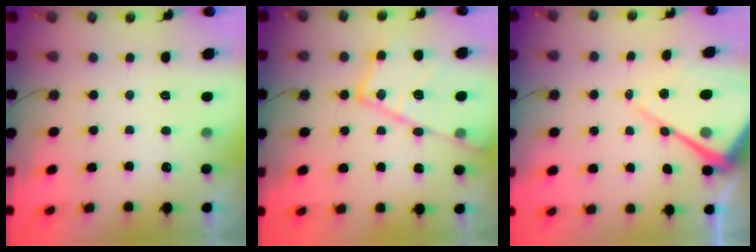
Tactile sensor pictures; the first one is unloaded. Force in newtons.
{"total": 22.4, "press": 22.3, "slide": 2.3}
{"total": 12.7, "press": 12.7, "slide": 1.0}